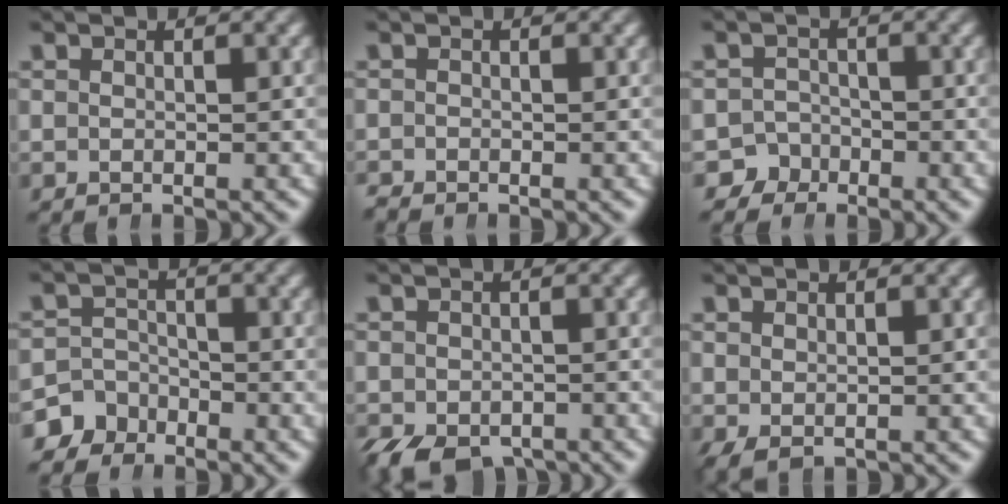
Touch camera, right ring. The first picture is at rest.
{"total": 0.9, "force": [-0.8, 0.3, -0.2], "torque": [0.004, -0.008, -0.013]}
{"total": 4.6, "force": [-2.8, 3.6, 0.1], "torque": [-0.002, -0.012, -0.052]}
{"total": 4.7, "force": [-3.1, 3.3, 0.9], "torque": [-0.018, -0.013, -0.052]}
{"total": 4.8, "force": [-3.8, 2.3, 1.7], "torque": [-0.027, -0.025, -0.050]}
{"total": 0.6, "force": [0.1, 0.1, 0.6], "torque": [-0.008, -0.008, 0.012]}